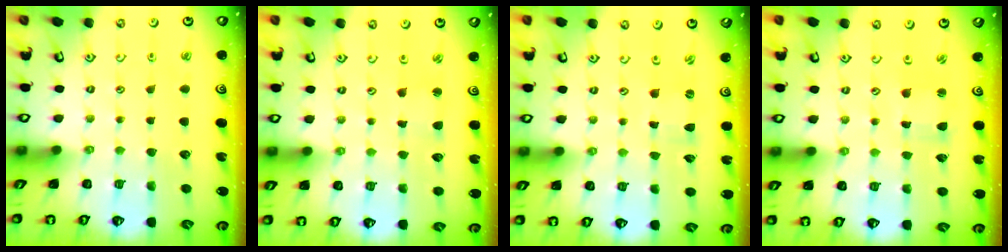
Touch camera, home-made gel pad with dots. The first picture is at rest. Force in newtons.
{"total": 2.1, "press": 2.1, "slide": 0.4}
{"total": 0.0}
{"total": 0.8, "press": 0.8, "slide": 0.2}